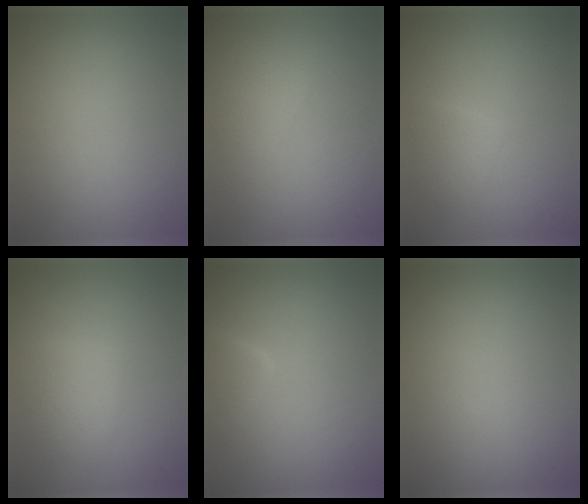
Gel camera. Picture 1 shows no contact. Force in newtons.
{"total": 1.7, "press": 1.7, "slide": 0.1}
{"total": 1.6, "press": 1.6, "slide": 0.1}
{"total": 2.0, "press": 2.0, "slide": 0.0}
{"total": 2.1, "press": 2.1, "slide": 0.2}
{"total": 0.0}